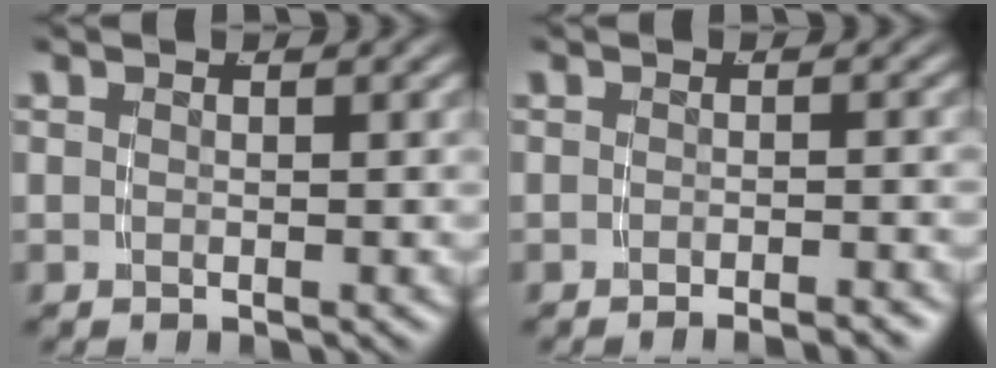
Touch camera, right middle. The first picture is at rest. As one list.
[{"total": 2.2, "force": [-2.1, -0.3, 0.7], "torque": [-0.003, 0.007, -0.039]}]